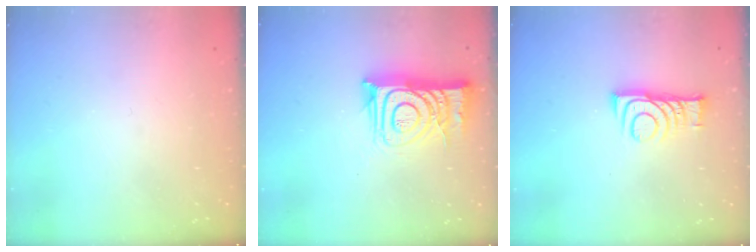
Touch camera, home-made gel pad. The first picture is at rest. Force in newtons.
{"total": 12.3, "press": 12.3, "slide": 1.3}
{"total": 9.1, "press": 9.1, "slide": 0.1}